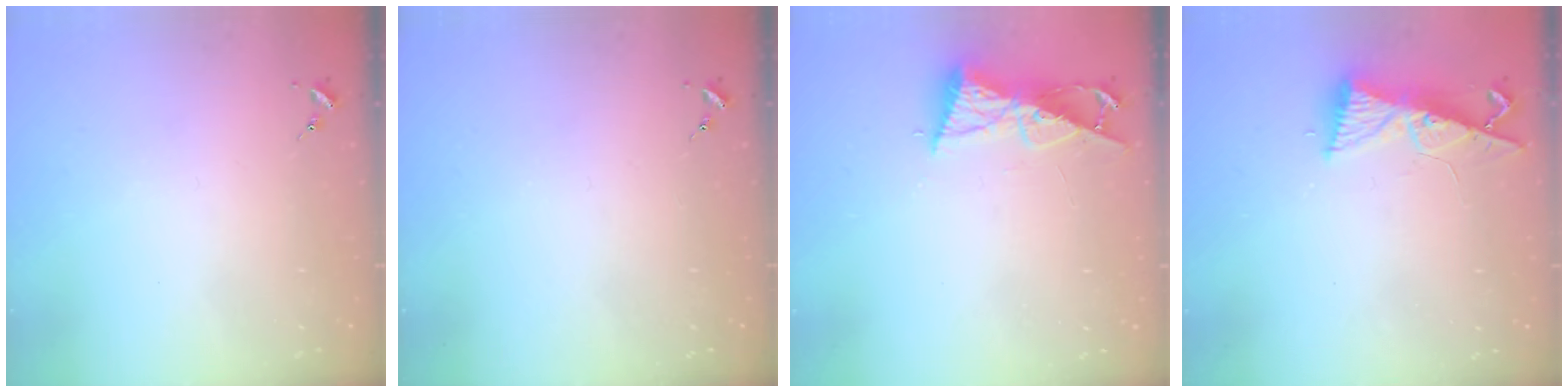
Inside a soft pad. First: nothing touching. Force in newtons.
{"total": 0.0}
{"total": 8.9, "press": 8.9, "slide": 0.5}
{"total": 8.5, "press": 8.5, "slide": 1.0}